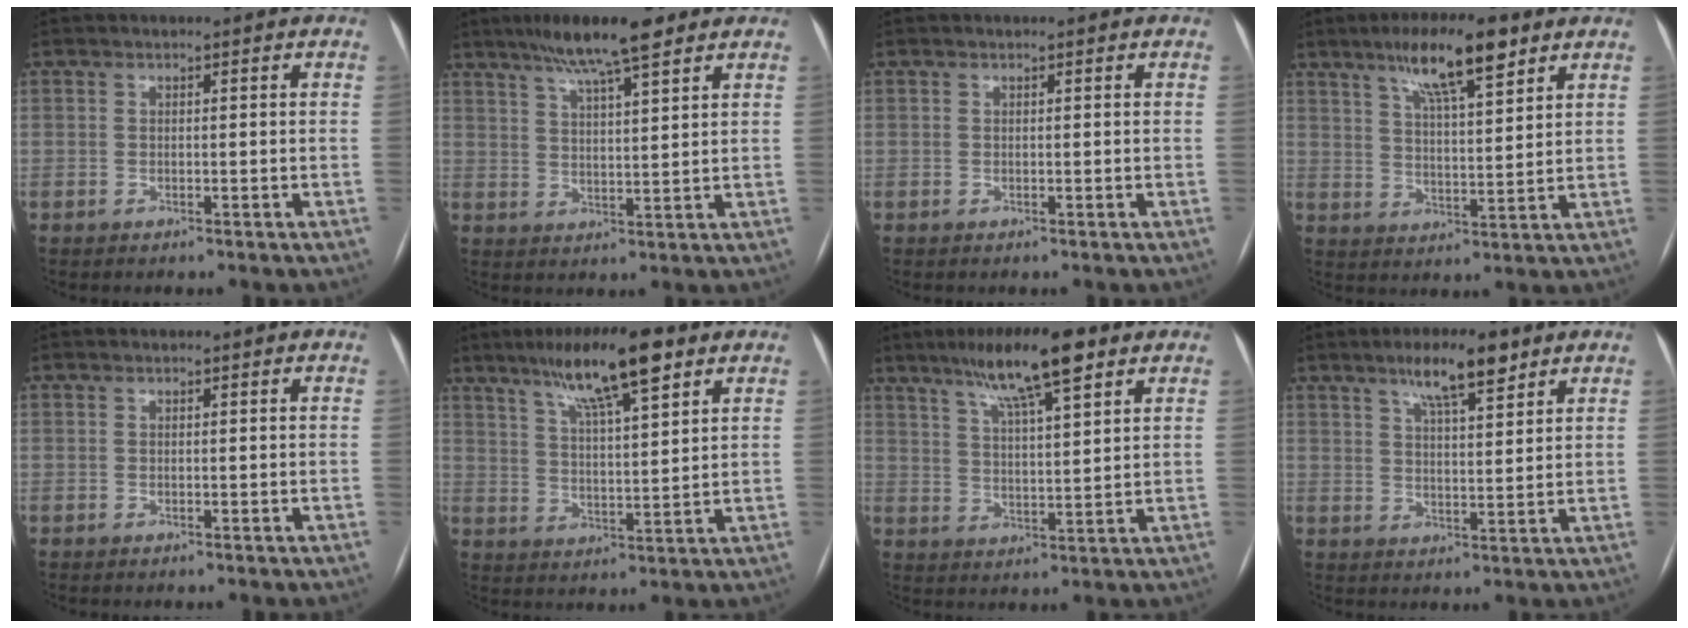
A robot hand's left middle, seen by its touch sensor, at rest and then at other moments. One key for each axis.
{"total": 11.0, "fx": 7.8, "fy": 1.3, "fz": 7.7, "tx": -0.129, "ty": 0.019, "tz": 0.129}
{"total": 0.0}
{"total": 10.9, "fx": 7.0, "fy": 1.9, "fz": 8.2, "tx": -0.144, "ty": 0.011, "tz": 0.118}
{"total": 0.0}
{"total": 12.2, "fx": 7.7, "fy": 1.5, "fz": 9.3, "tx": -0.165, "ty": 0.015, "tz": 0.130}
{"total": 11.4, "fx": 7.4, "fy": 1.3, "fz": 8.7, "tx": -0.153, "ty": 0.015, "tz": 0.124}
{"total": 7.8, "fx": 5.2, "fy": 1.5, "fz": 5.6, "tx": -0.099, "ty": 0.008, "tz": 0.088}